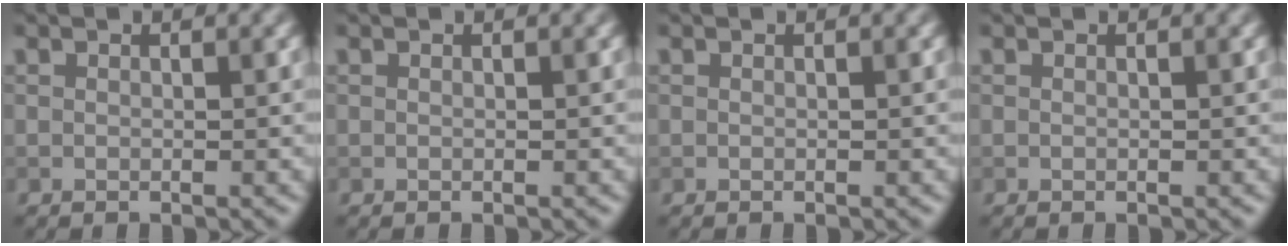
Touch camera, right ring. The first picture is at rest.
{"total": 0.0}
{"total": 0.0}
{"total": 0.0}